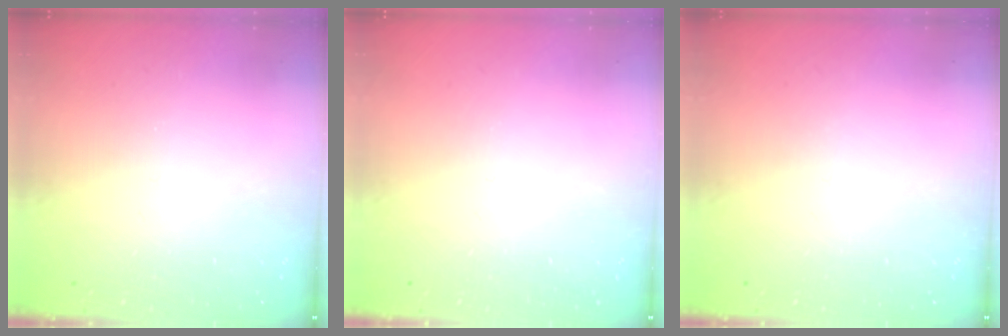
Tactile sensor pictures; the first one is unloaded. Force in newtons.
{"total": 0.0}
{"total": 0.0}